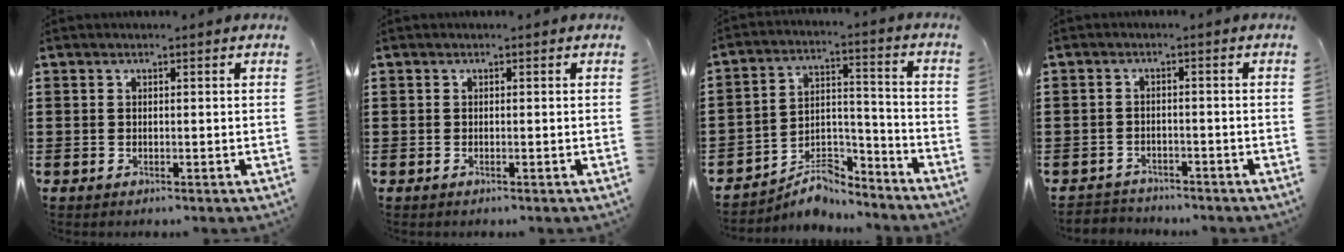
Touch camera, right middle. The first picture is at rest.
{"total": 0.0}
{"total": 7.3, "force": [-6.9, 2.1, 1.0], "torque": [-0.009, 0.022, -0.136]}
{"total": 2.5, "force": [-2.4, 0.6, -0.3], "torque": [-0.002, -0.001, -0.054]}